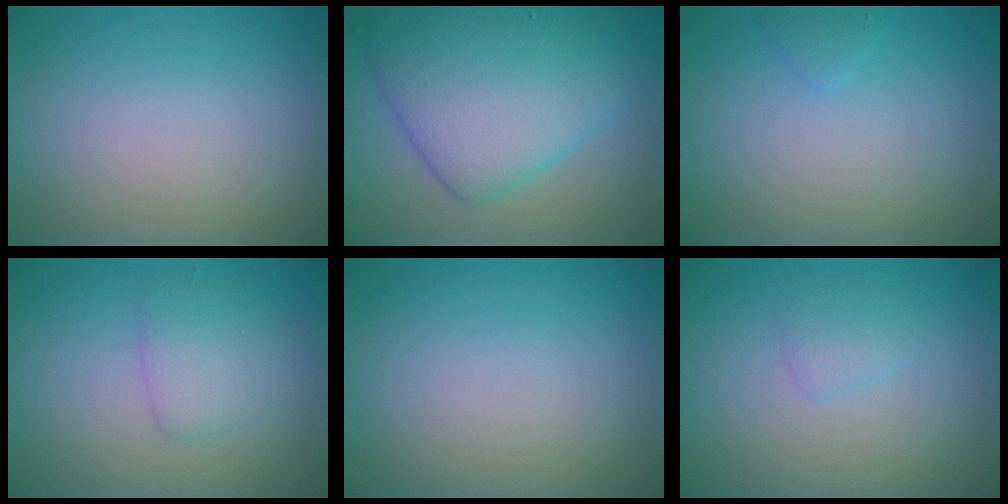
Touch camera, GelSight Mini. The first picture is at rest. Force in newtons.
{"total": 8.5, "press": 8.5, "slide": 0.3}
{"total": 0.7, "press": 0.7, "slide": 0.0}
{"total": 2.3, "press": 2.3, "slide": 0.1}
{"total": 0.0}
{"total": 1.1, "press": 1.1, "slide": 0.0}